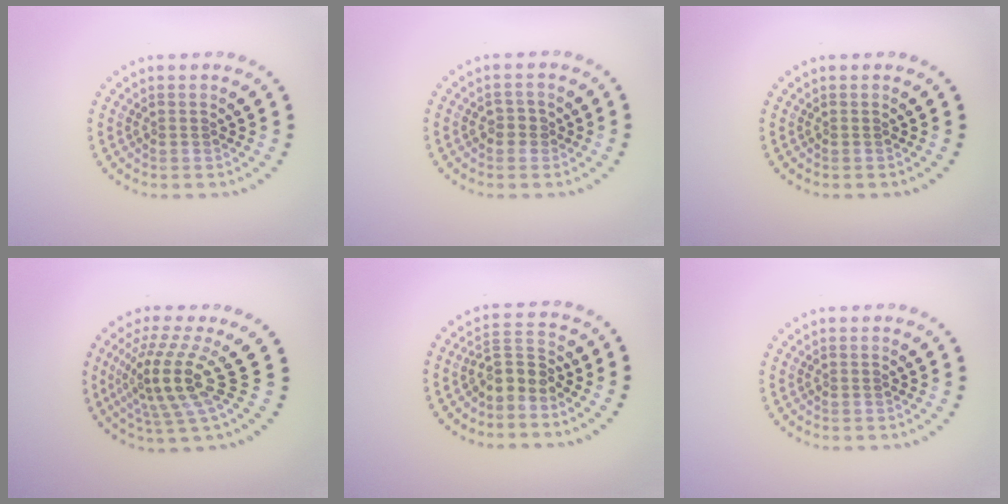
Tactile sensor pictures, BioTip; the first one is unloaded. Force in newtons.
{"total": 1.2, "press": 1.2, "slide": 0.2}
{"total": 0.0}
{"total": 5.0, "press": 3.5, "slide": 3.6}
{"total": 2.9, "press": 2.4, "slide": 1.6}
{"total": 0.0}